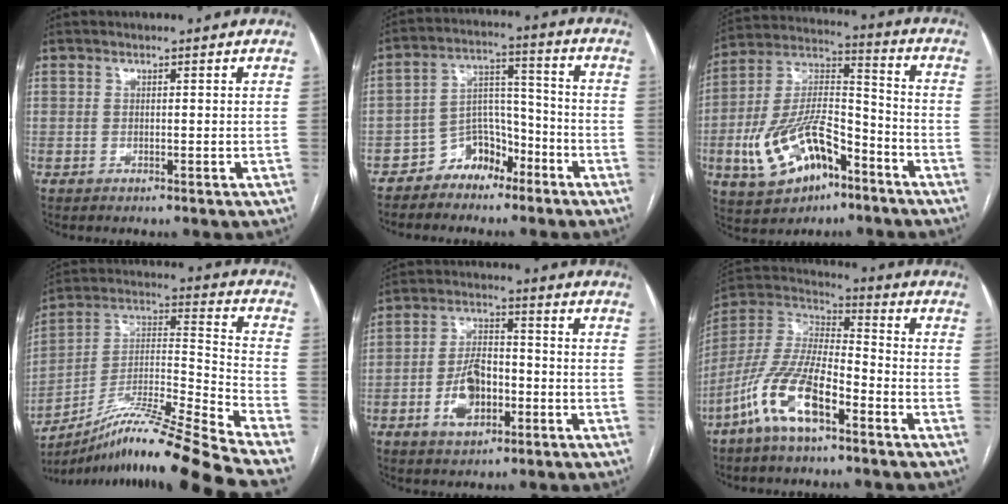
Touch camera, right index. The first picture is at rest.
{"total": 7.4, "force": [-5.3, 4.6, 2.2], "torque": [-0.036, 0.031, -0.092]}
{"total": 16.4, "force": [-7.6, 7.6, 12.3], "torque": [-0.253, 0.016, -0.127]}
{"total": 21.6, "force": [-17.6, -2.5, 12.2], "torque": [-0.200, 0.008, -0.310]}
{"total": 8.3, "force": [-3.0, 4.5, 6.4], "torque": [-0.126, 0.013, -0.052]}
{"total": 13.6, "force": [-7.2, 3.9, 10.8], "torque": [-0.234, -0.001, -0.141]}